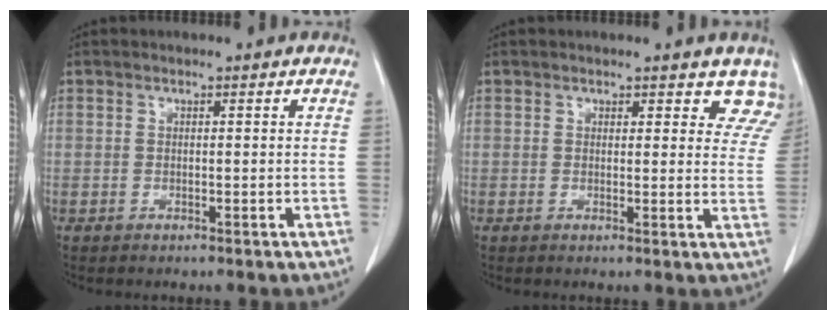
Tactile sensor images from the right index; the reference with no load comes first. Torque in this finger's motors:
{"motor_torque": [0.16, 0.11, -0.04, -0.01]}